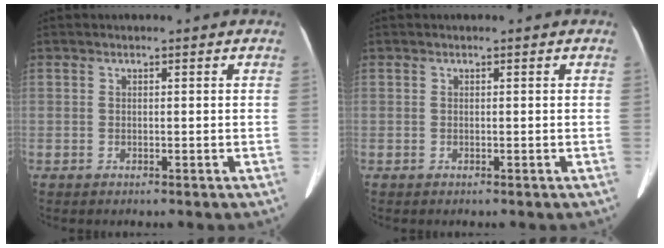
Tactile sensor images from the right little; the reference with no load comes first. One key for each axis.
{"total": 0.0}